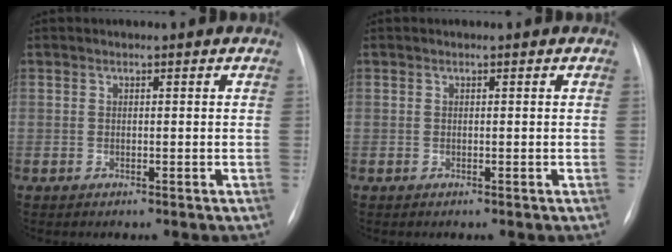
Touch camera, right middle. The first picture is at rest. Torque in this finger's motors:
{"motor_torque": [0.00, 0.00, 0.02, 0.01]}